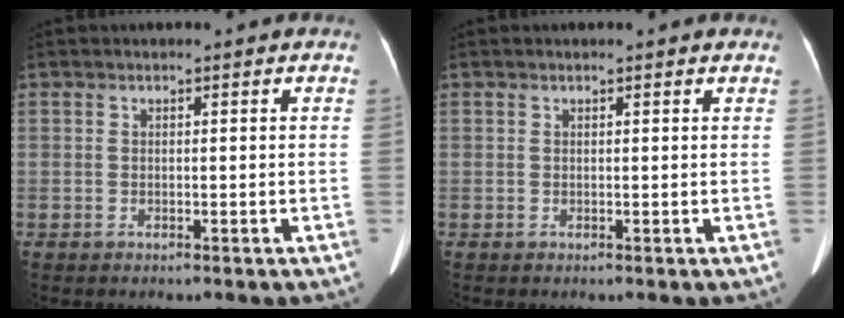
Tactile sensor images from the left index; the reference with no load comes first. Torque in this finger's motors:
{"motor_torque": [-0.44, -0.30, -0.05, -0.01]}